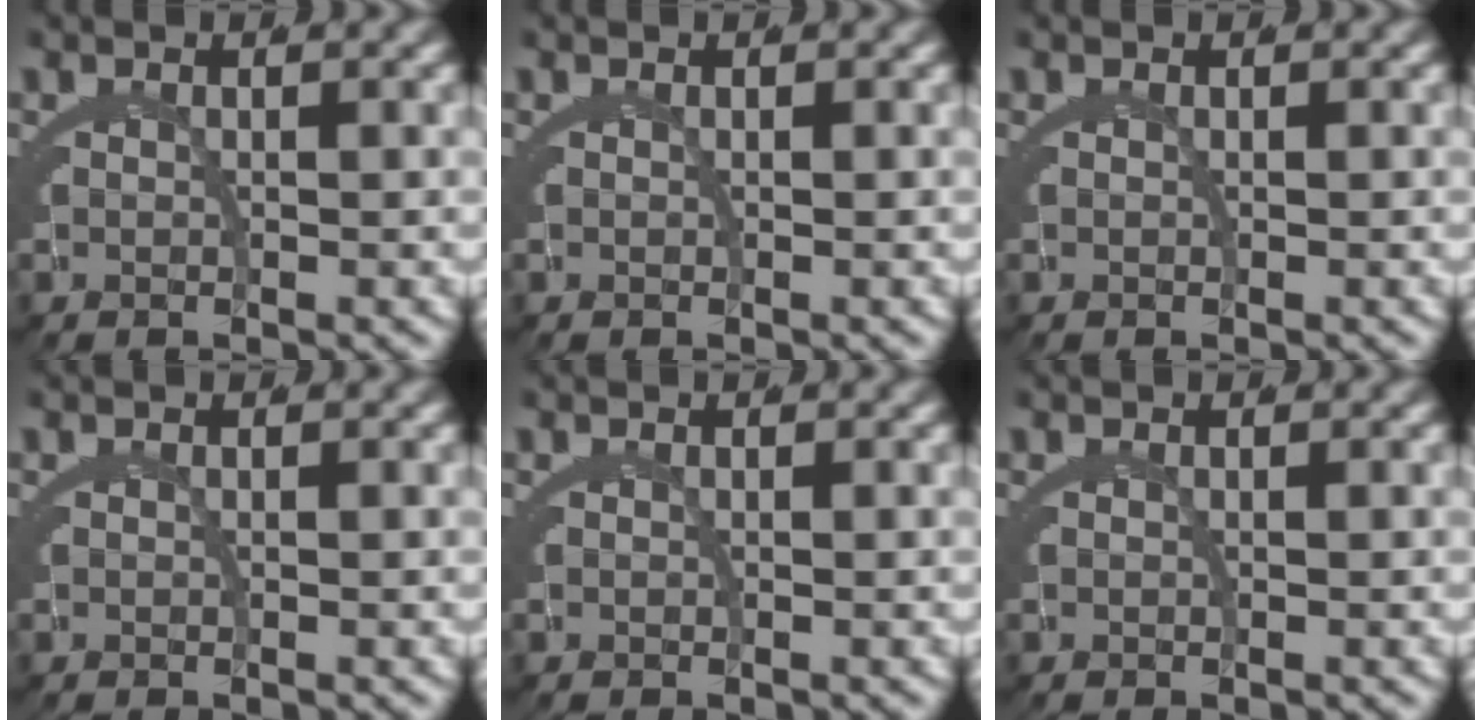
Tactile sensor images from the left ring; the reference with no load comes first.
{"total": 0.0}
{"total": 0.0}
{"total": 0.0}
{"total": 0.0}
{"total": 0.0}